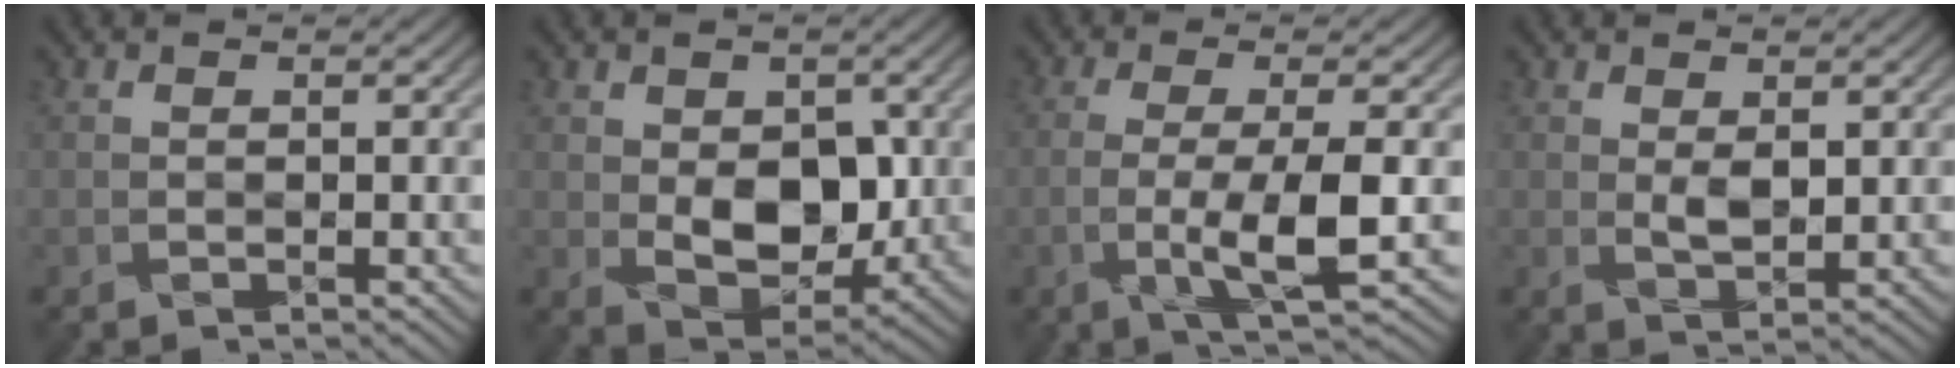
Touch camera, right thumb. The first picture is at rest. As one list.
[{"total": 7.1, "force": [0.3, 4.9, 5.1], "torque": [-0.089, -0.013, 0.014]}, {"total": 6.8, "force": [-1.7, 1.5, 6.4], "torque": [-0.108, 0.003, -0.035]}, {"total": 2.0, "force": [0.8, 0.8, 1.6], "torque": [-0.036, -0.007, 0.022]}]